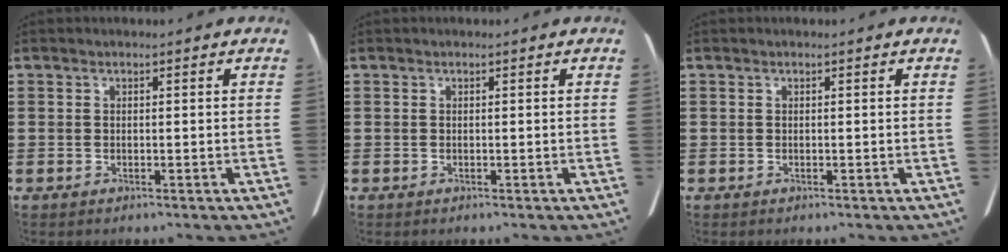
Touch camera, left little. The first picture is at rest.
{"total": 0.0}
{"total": 0.0}